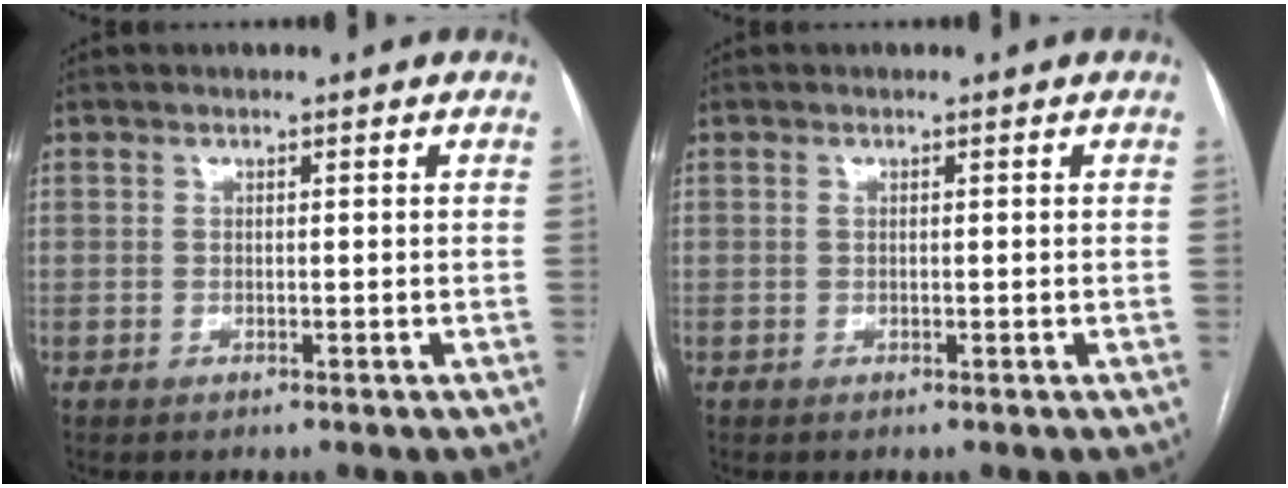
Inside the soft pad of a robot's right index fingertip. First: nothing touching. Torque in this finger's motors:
{"motor_torque": [0.14, 0.12, 0.05, 0.02]}